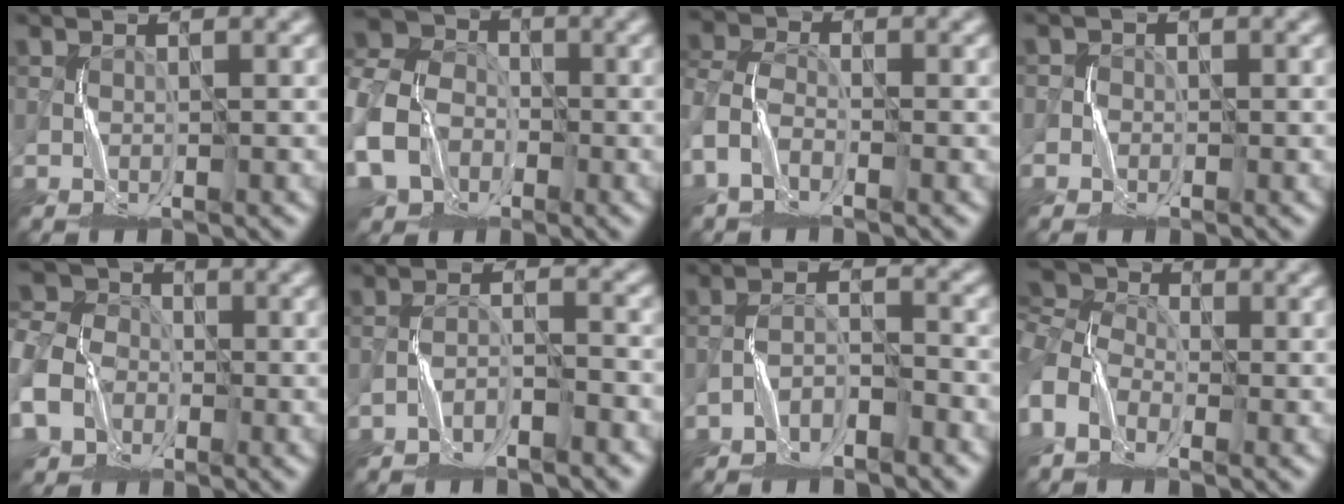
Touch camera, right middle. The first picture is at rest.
{"total": 11.2, "force": [-4.4, 8.8, 5.3], "torque": [-0.140, -0.025, -0.091]}
{"total": 4.3, "force": [-2.4, 2.7, 2.4], "torque": [-0.061, 0.003, -0.063]}
{"total": 1.7, "force": [-0.8, 1.4, -0.1], "torque": [0.009, 0.003, -0.017]}
{"total": 8.7, "force": [-3.7, 6.9, 3.7], "torque": [-0.097, -0.018, -0.077]}
{"total": 2.6, "force": [-2.4, 0.3, 1.0], "torque": [-0.018, 0.013, -0.048]}
{"total": 2.9, "force": [-2.6, 0.8, 1.0], "torque": [-0.018, 0.013, -0.053]}
{"total": 8.8, "force": [-1.3, 6.5, 5.8], "torque": [-0.141, 0.016, -0.029]}